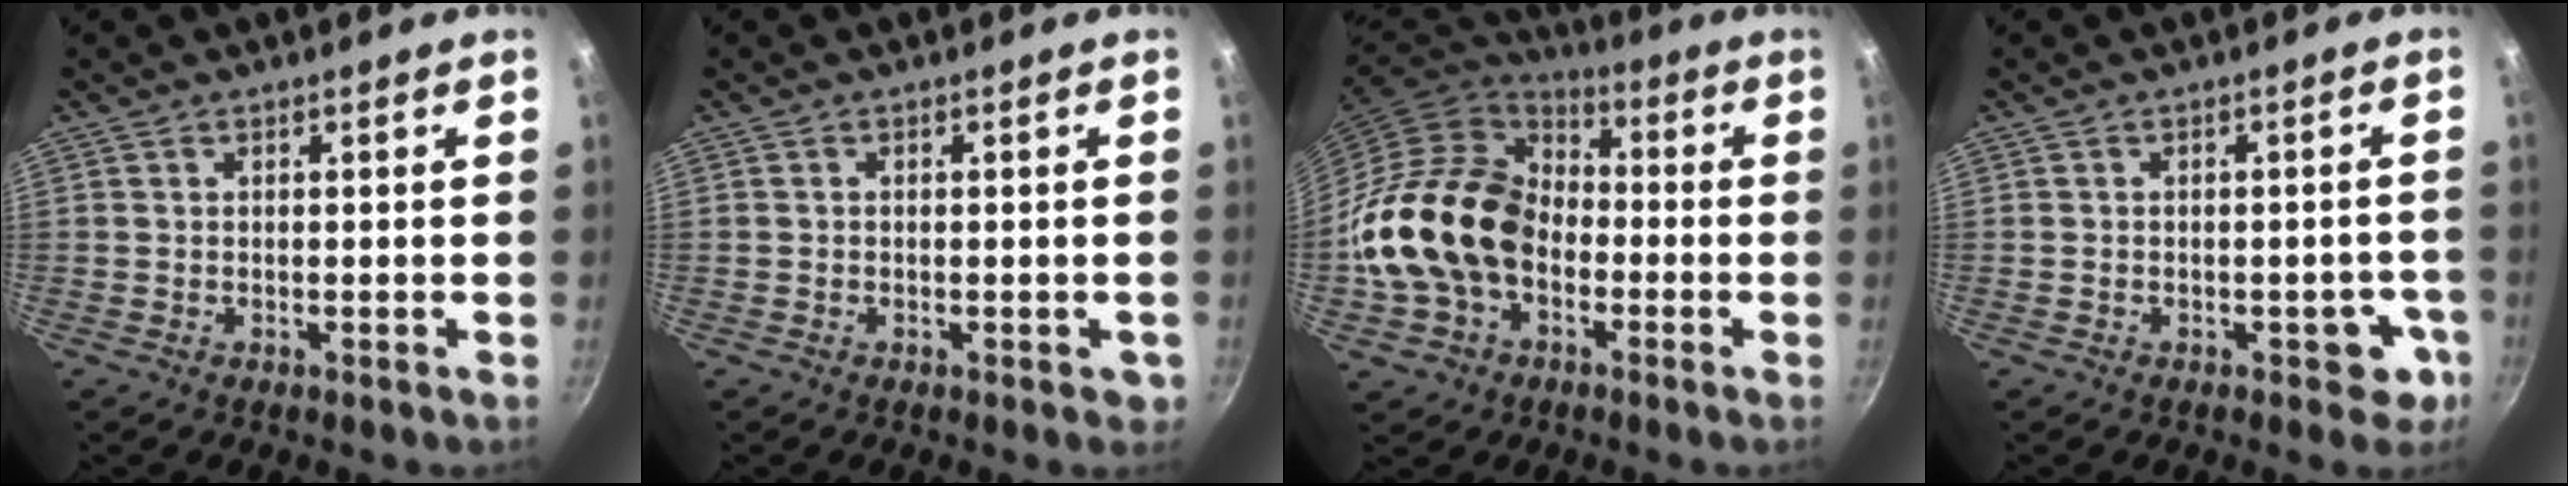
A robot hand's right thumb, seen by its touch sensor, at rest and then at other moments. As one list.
[{"total": 2.2, "force": [-0.7, 1.3, 1.5], "torque": [-0.013, 0.002, -0.009]}, {"total": 19.7, "force": [-3.8, 14.6, 12.7], "torque": [-0.208, 0.047, -0.083]}, {"total": 4.7, "force": [-1.9, 3.0, 3.0], "torque": [-0.005, 0.019, -0.015]}]